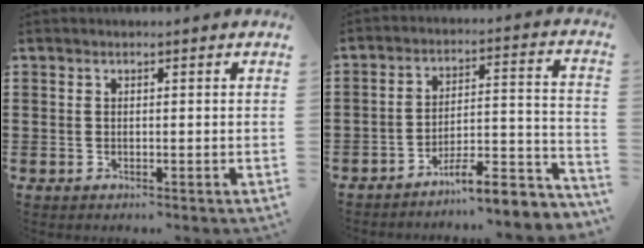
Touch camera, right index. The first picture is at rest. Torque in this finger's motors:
{"motor_torque": [-0.17, 0.19, 0.02, 0.00]}